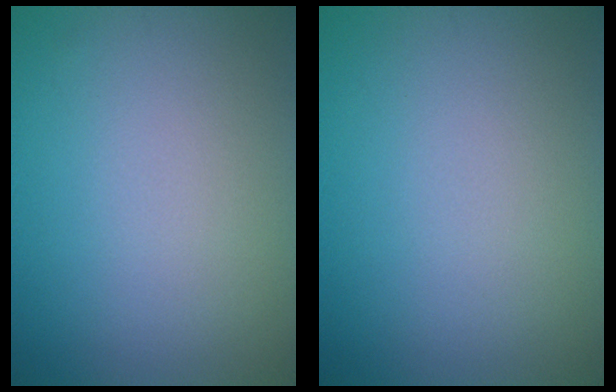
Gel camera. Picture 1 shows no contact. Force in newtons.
{"total": 0.0}